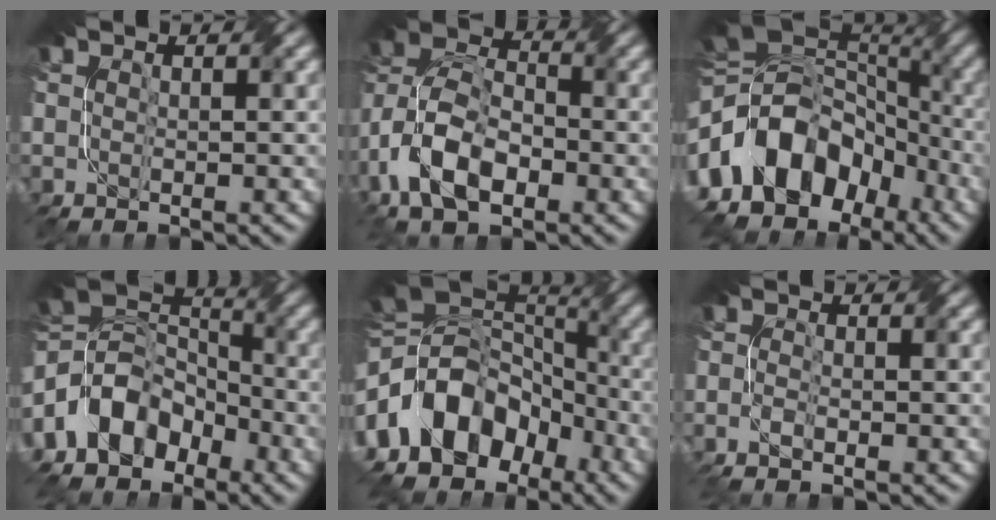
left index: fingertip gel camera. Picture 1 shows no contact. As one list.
[{"total": 9.5, "force": [-4.3, 5.4, 6.6], "torque": [-0.133, 0.002, -0.091]}, {"total": 14.6, "force": [-5.7, 10.3, 8.5], "torque": [-0.162, 0.012, -0.120]}, {"total": 8.6, "force": [-4.7, 6.1, 3.8], "torque": [-0.064, 0.008, -0.102]}, {"total": 12.9, "force": [-5.5, 9.4, 6.9], "torque": [-0.135, 0.015, -0.116]}, {"total": 1.8, "force": [-0.9, 0.7, 1.4], "torque": [-0.032, -0.004, -0.020]}]